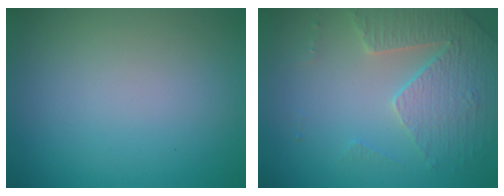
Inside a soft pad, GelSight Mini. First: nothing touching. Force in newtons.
{"total": 3.7, "press": 3.6, "slide": 0.8}